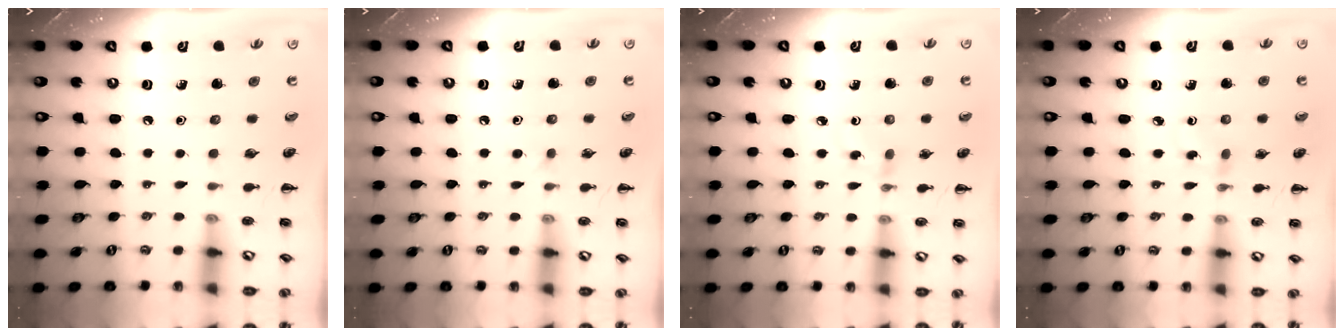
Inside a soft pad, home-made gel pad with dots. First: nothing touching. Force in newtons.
{"total": 2.2, "press": 2.0, "slide": 1.0}
{"total": 4.1, "press": 3.9, "slide": 1.3}
{"total": 2.3, "press": 2.0, "slide": 1.1}